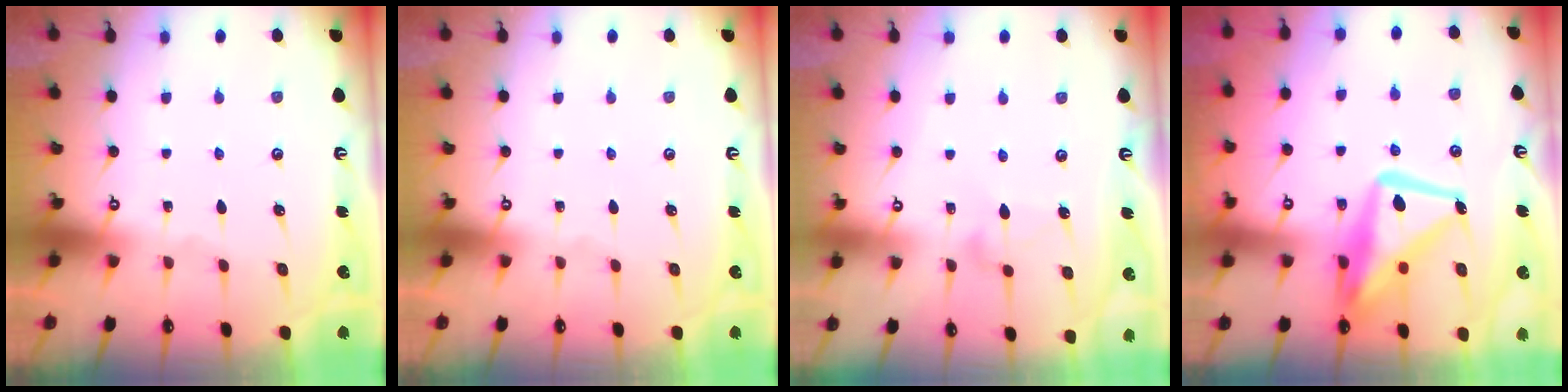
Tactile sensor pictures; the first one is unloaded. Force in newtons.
{"total": 0.0}
{"total": 6.1, "press": 6.1, "slide": 0.4}
{"total": 17.2, "press": 17.2, "slide": 1.7}